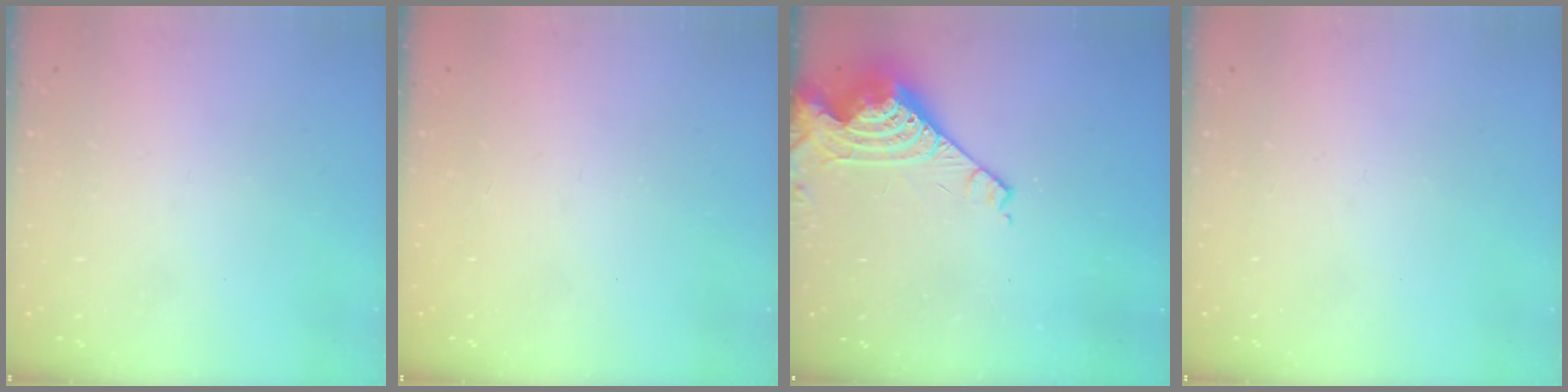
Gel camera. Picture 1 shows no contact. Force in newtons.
{"total": 1.3, "press": 1.1, "slide": 0.7}
{"total": 8.0, "press": 8.0, "slide": 0.7}
{"total": 0.0}